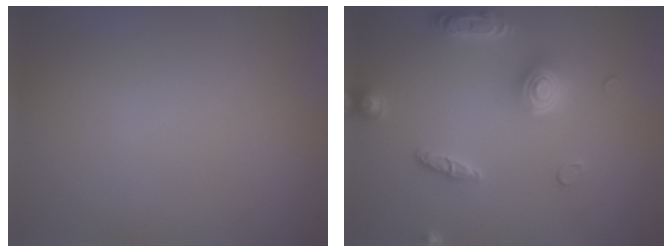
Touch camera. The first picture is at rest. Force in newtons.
{"total": 3.7, "press": 3.7, "slide": 0.7}